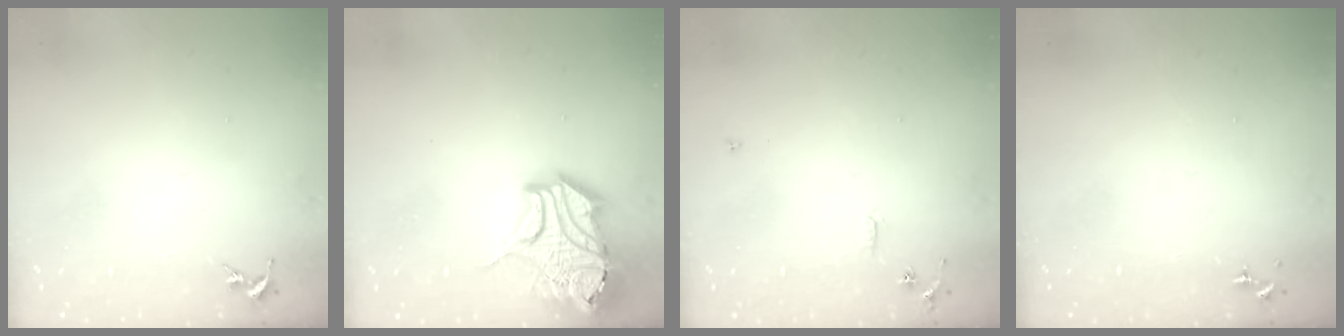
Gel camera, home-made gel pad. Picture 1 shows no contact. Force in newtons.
{"total": 19.2, "press": 19.0, "slide": 3.0}
{"total": 5.6, "press": 5.6, "slide": 0.6}
{"total": 0.0}